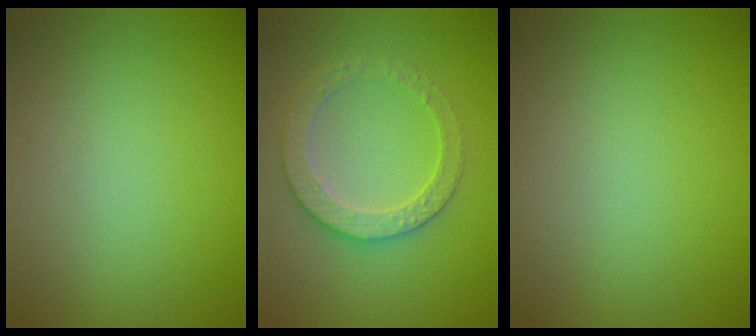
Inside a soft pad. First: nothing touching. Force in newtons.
{"total": 3.2, "press": 3.1, "slide": 0.9}
{"total": 0.0}